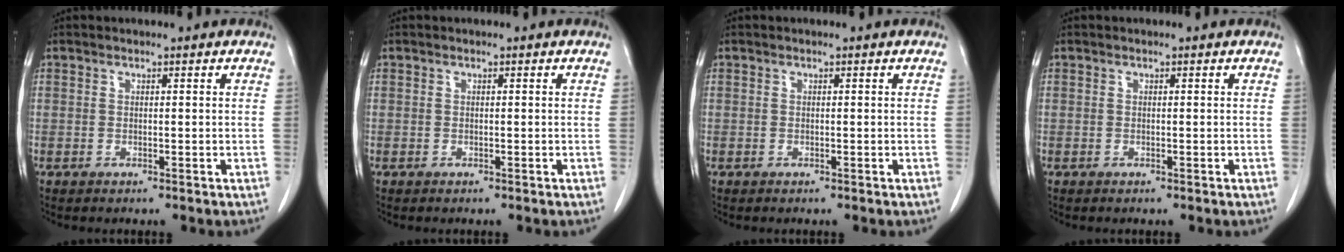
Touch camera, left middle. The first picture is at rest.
{"total": 0.0}
{"total": 0.0}
{"total": 0.0}